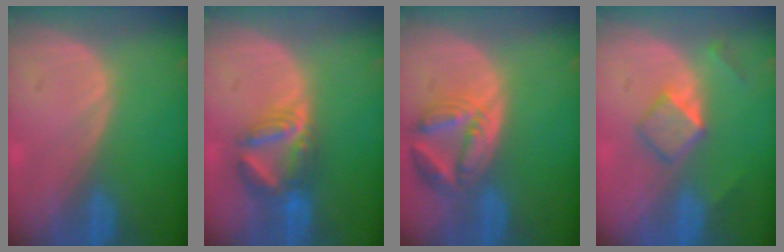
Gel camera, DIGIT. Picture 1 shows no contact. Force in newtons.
{"total": 6.5, "press": 6.4, "slide": 1.2}
{"total": 8.0, "press": 7.1, "slide": 3.7}
{"total": 5.4, "press": 4.6, "slide": 2.8}